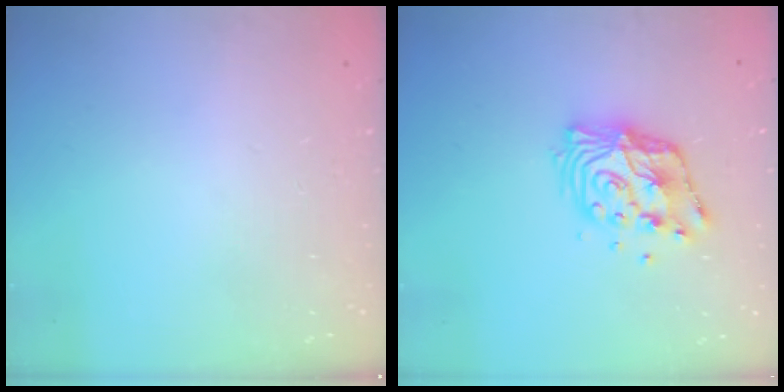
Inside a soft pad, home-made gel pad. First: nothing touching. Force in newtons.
{"total": 12.3, "press": 12.3, "slide": 1.1}